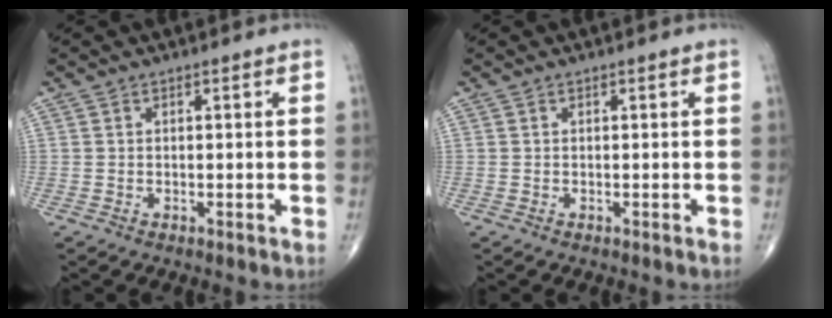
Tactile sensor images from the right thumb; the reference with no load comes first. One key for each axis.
{"total": 0.0}